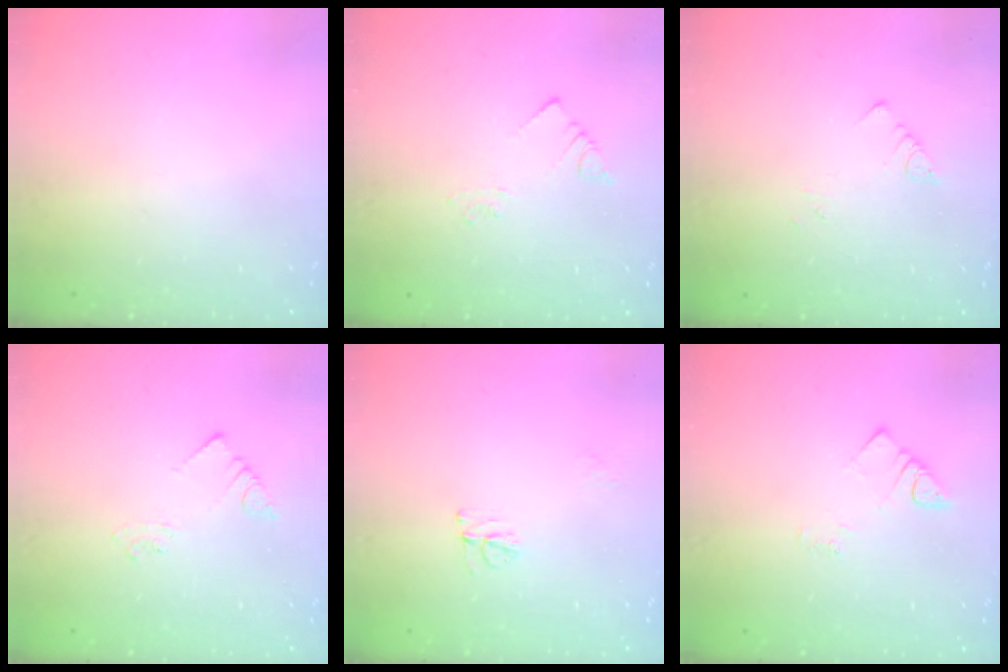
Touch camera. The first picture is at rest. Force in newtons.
{"total": 2.1, "press": 2.1, "slide": 0.3}
{"total": 1.9, "press": 1.9, "slide": 0.2}
{"total": 2.2, "press": 2.2, "slide": 0.1}
{"total": 4.7, "press": 4.6, "slide": 0.4}
{"total": 3.0, "press": 3.0, "slide": 0.6}